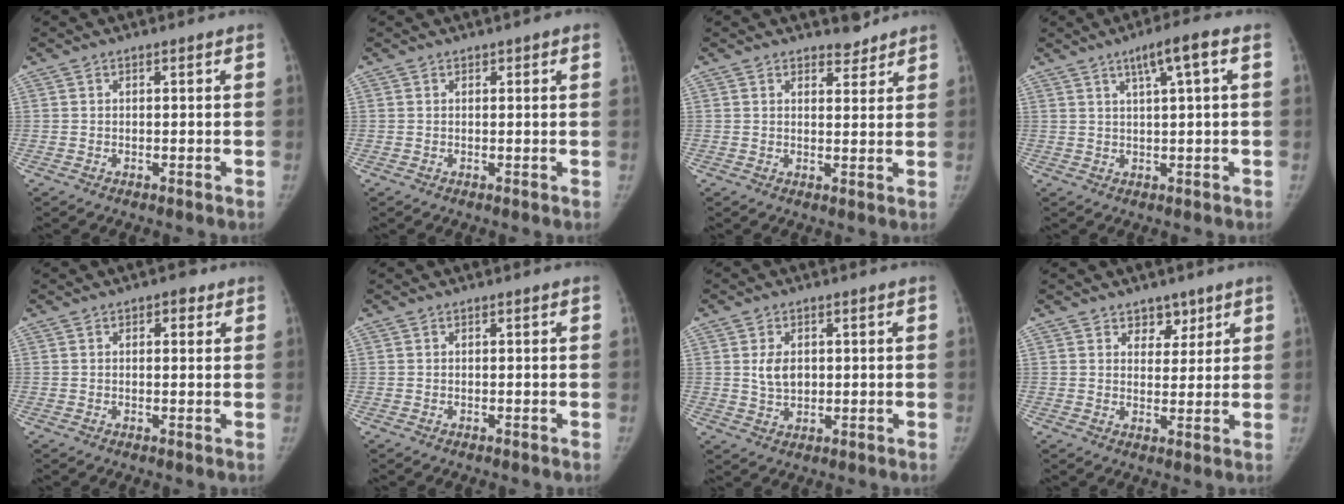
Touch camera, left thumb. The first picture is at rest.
{"total": 1.6, "force": [0.9, 0.5, 1.2], "torque": [-0.015, 0.005, 0.011]}
{"total": 3.4, "force": [2.9, 1.5, 0.8], "torque": [0.010, -0.021, 0.042]}
{"total": 6.3, "force": [2.6, 0.4, 5.8], "torque": [-0.100, 0.007, 0.042]}
{"total": 2.8, "force": [1.4, 1.5, 1.9], "torque": [-0.012, -0.001, 0.015]}
{"total": 0.0}
{"total": 4.8, "force": [0.8, 3.3, 3.4], "torque": [-0.048, -0.005, 0.020]}
{"total": 4.5, "force": [3.0, 3.0, 1.6], "torque": [0.010, -0.019, 0.047]}